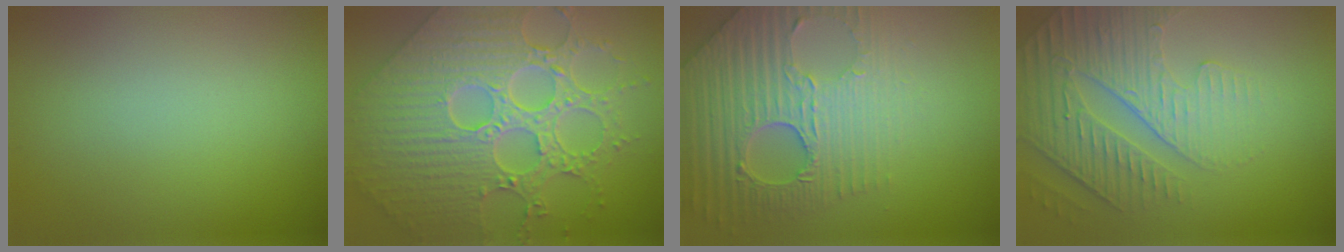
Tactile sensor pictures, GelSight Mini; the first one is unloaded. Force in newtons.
{"total": 9.3, "press": 7.3, "slide": 5.7}
{"total": 6.1, "press": 5.2, "slide": 3.3}
{"total": 4.2, "press": 4.0, "slide": 1.4}